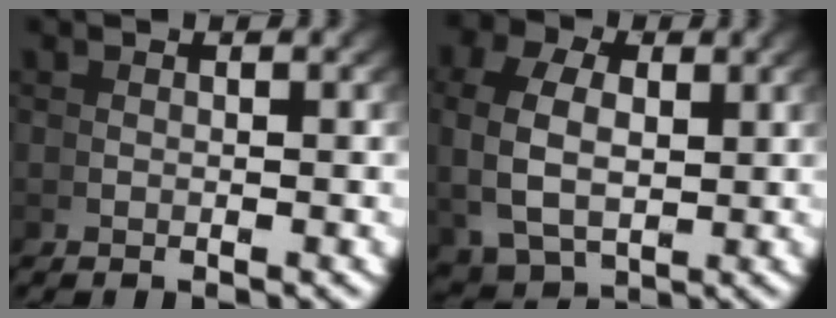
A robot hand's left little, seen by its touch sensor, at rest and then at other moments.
{"total": 6.0, "force": [1.0, 4.4, 4.0], "torque": [-0.091, -0.014, 0.030]}